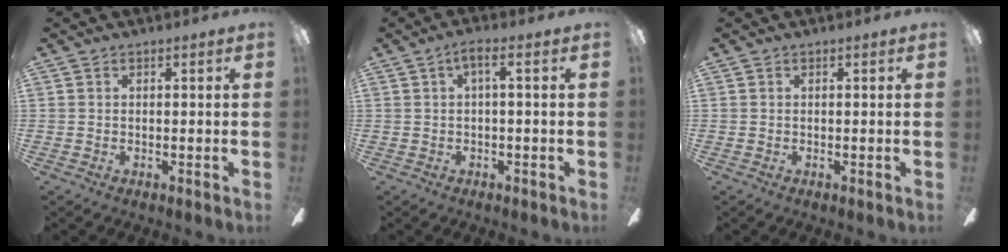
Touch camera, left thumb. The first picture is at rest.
{"total": 2.9, "force": [0.3, 0.6, 2.8], "torque": [-0.054, 0.008, 0.003]}
{"total": 0.0}